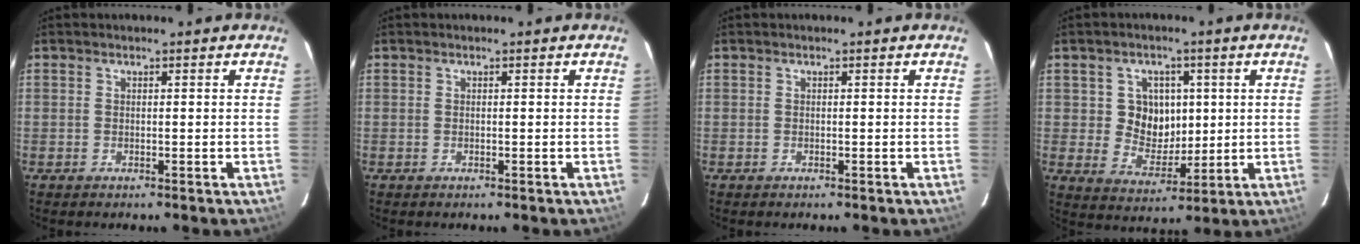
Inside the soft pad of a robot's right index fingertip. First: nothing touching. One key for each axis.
{"total": 0.0}
{"total": 0.0}
{"total": 7.8, "fx": 1.4, "fy": 7.1, "fz": 2.9, "tx": -0.056, "ty": 0.007, "tz": 0.034}